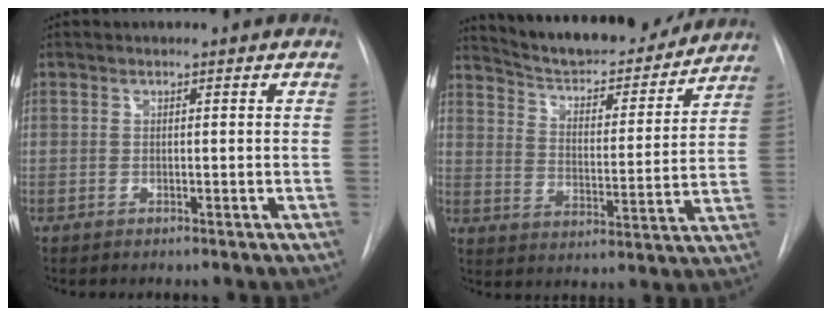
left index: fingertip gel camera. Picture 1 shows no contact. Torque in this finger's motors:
{"motor_torque": [0.01, -0.81, 0.41, 0.08]}